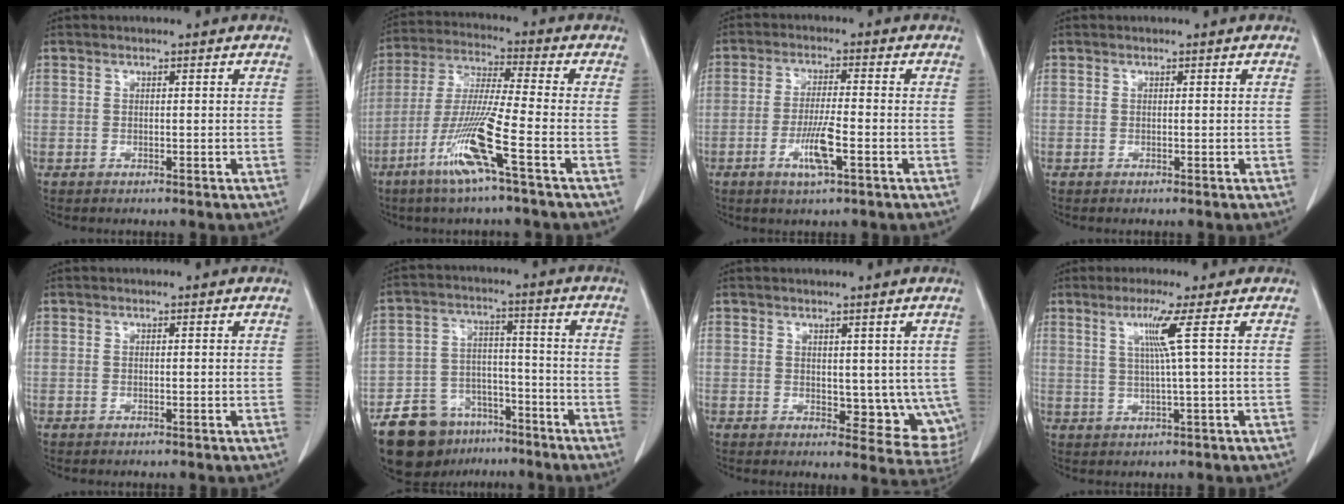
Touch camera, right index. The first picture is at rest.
{"total": 11.9, "force": [-5.7, -0.9, 10.4], "torque": [-0.214, -0.016, -0.112]}
{"total": 6.0, "force": [-2.4, 0.5, 5.5], "torque": [-0.107, -0.007, -0.041]}
{"total": 0.0}
{"total": 0.0}
{"total": 13.1, "force": [-9.1, 8.2, 4.7], "torque": [-0.085, 0.029, -0.148]}
{"total": 7.9, "force": [0.8, 4.5, 6.4], "torque": [-0.054, -0.017, 0.020]}
{"total": 4.6, "force": [1.5, -1.7, 4.0], "torque": [-0.085, -0.006, 0.032]}